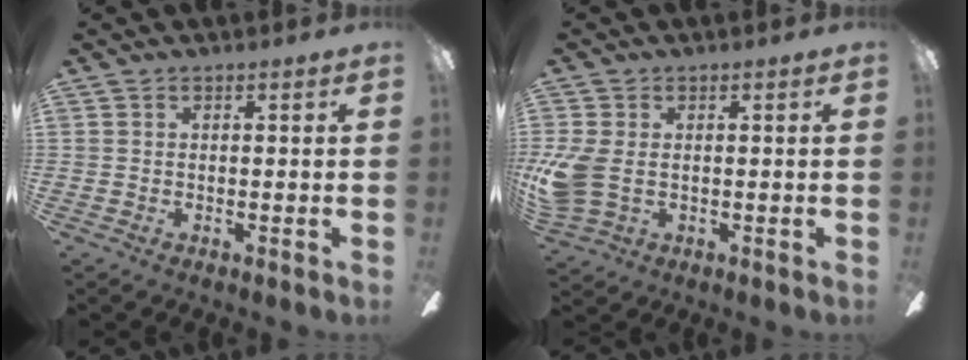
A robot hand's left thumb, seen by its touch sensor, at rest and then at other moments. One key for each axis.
{"total": 7.1, "fx": -0.2, "fy": 4.8, "fz": 5.2, "tx": -0.129, "ty": -0.002, "tz": -0.004}